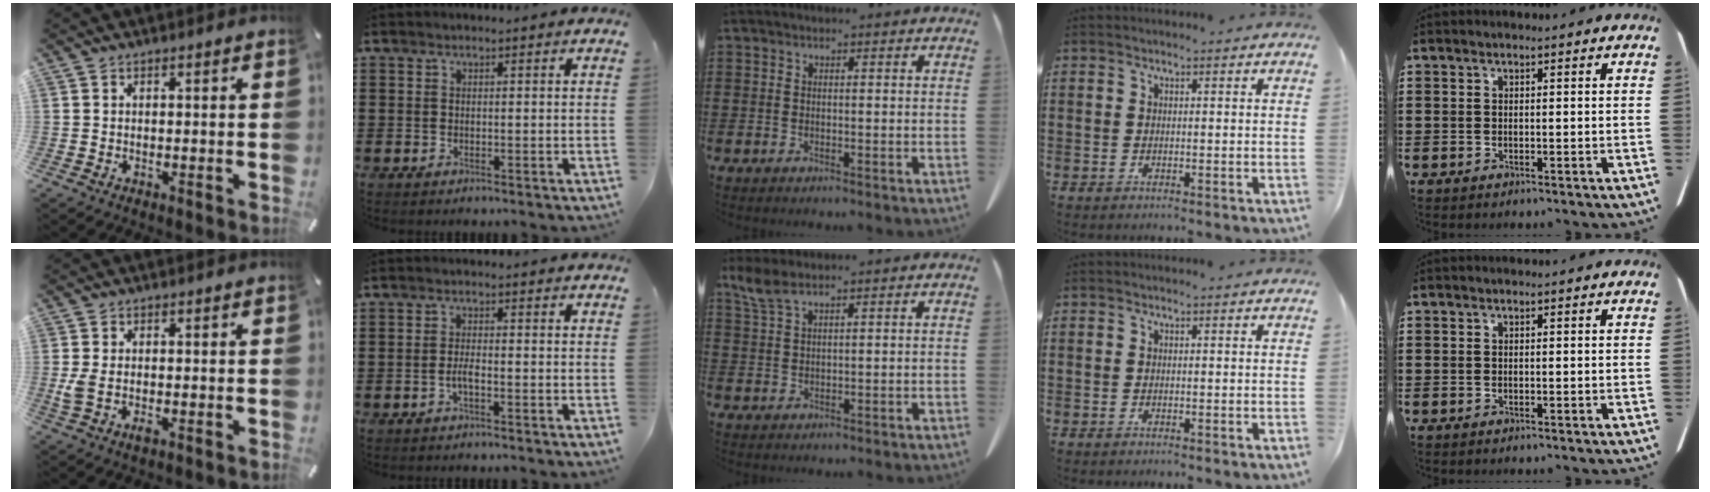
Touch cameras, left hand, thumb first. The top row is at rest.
{"thumb": {"total": 3.4, "force": [-0.5, 1.9, 2.9], "torque": [-0.056, -0.007, -0.010]}, "index": {"total": 2.0, "force": [-0.9, 0.3, 1.8], "torque": [-0.042, -0.003, -0.017]}, "middle": {"total": 3.7, "force": [2.4, 0.9, 2.6], "torque": [-0.066, -0.002, 0.043]}}